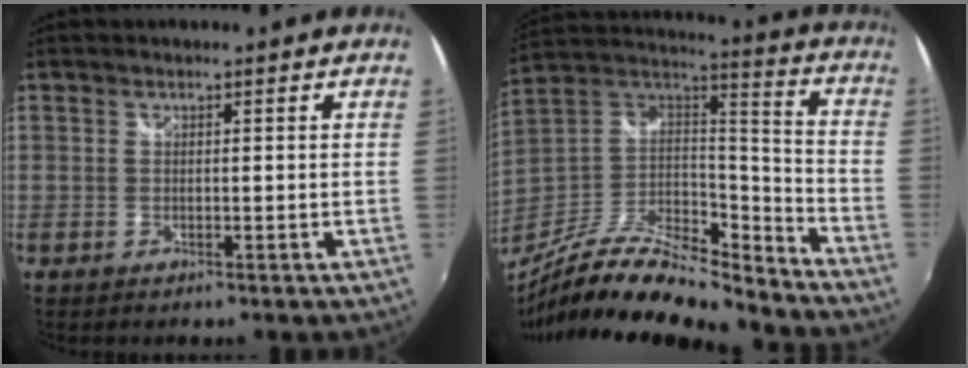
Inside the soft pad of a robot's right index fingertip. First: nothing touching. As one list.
[{"total": 23.7, "force": [-19.3, 6.3, 12.1], "torque": [-0.225, -0.014, -0.339]}]